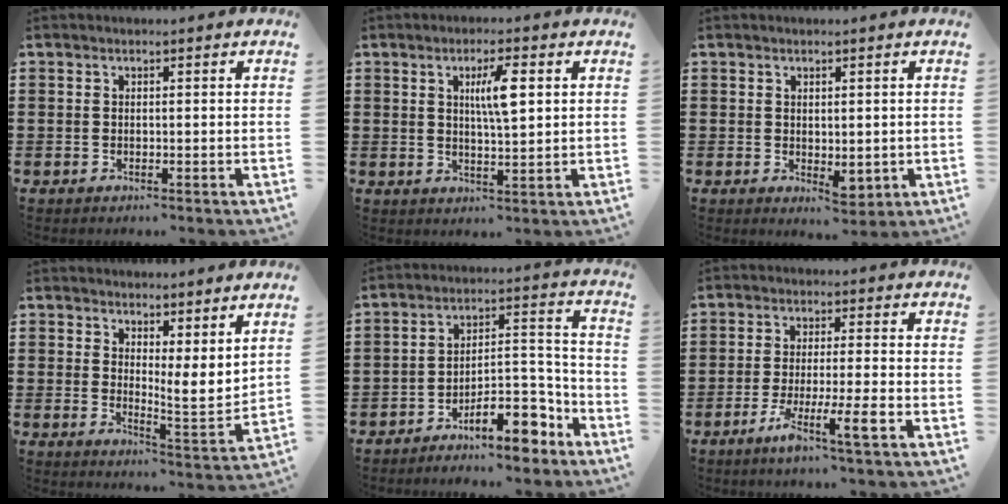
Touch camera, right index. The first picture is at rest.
{"total": 5.5, "force": [1.6, 1.2, 5.2], "torque": [-0.097, 0.004, 0.021]}
{"total": 2.4, "force": [0.2, 1.7, 1.7], "torque": [-0.024, -0.003, 0.006]}
{"total": 4.7, "force": [4.0, 1.0, 2.3], "torque": [-0.034, -0.036, 0.070]}
{"total": 10.0, "force": [-7.2, 3.2, 6.1], "torque": [-0.081, 0.016, -0.130]}
{"total": 6.6, "force": [-3.4, -0.1, 5.6], "torque": [-0.104, -0.015, -0.062]}